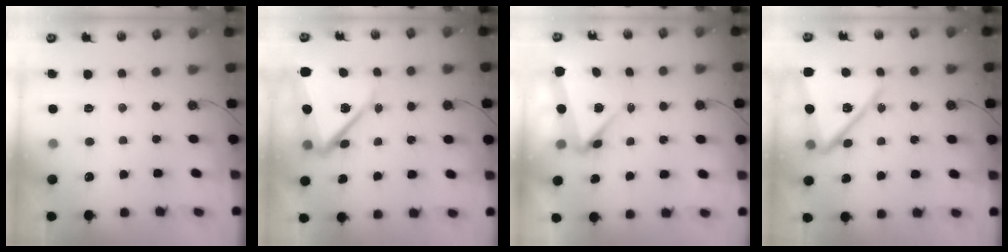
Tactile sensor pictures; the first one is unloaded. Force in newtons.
{"total": 13.1, "press": 12.9, "slide": 1.8}
{"total": 5.5, "press": 5.5, "slide": 0.7}
{"total": 16.7, "press": 16.6, "slide": 1.6}